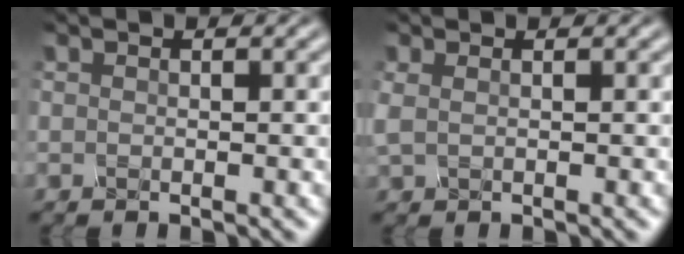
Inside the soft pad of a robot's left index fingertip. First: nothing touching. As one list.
[{"total": 1.1, "force": [0.5, 0.5, 0.8], "torque": [-0.020, 0.001, 0.012]}]